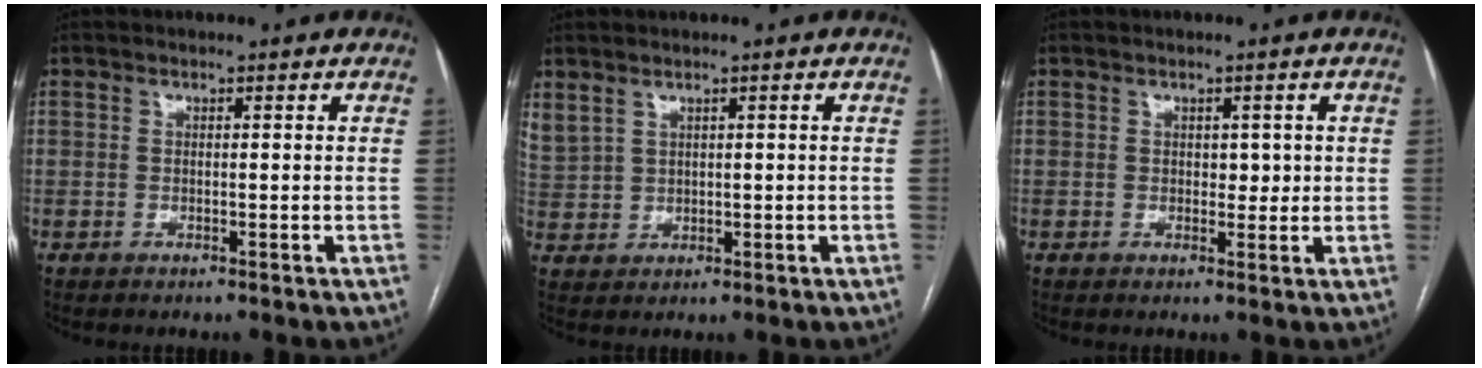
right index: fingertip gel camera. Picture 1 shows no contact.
{"total": 5.0, "force": [3.0, 3.2, 2.4], "torque": [-0.071, 0.012, 0.077]}
{"total": 2.1, "force": [0.4, 1.4, 1.5], "torque": [-0.015, 0.002, 0.006]}